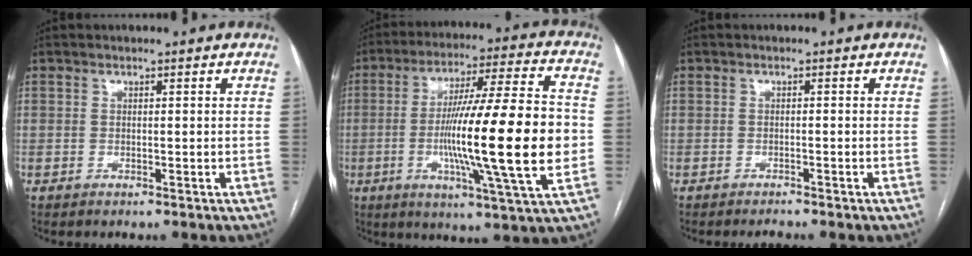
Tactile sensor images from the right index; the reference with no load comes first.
{"total": 22.0, "force": [-2.7, 0.2, 21.9], "torque": [-0.341, -0.005, -0.052]}
{"total": 1.2, "force": [-1.1, -0.1, 0.4], "torque": [-0.010, -0.002, -0.015]}